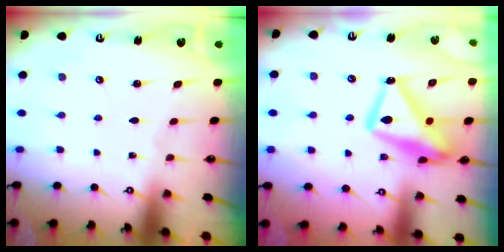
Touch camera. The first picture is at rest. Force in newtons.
{"total": 17.8, "press": 17.7, "slide": 1.7}